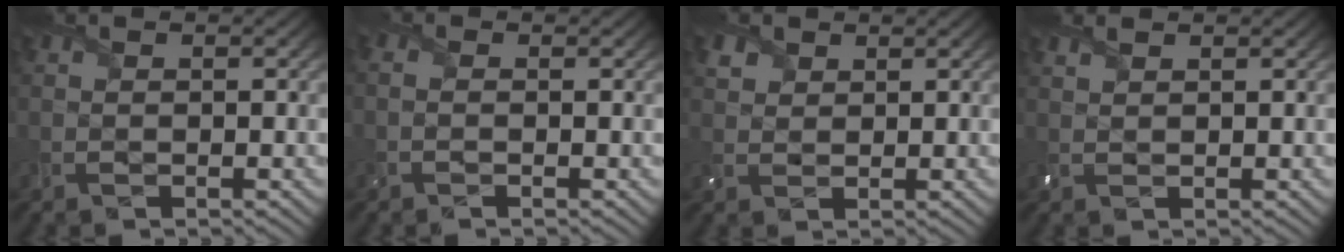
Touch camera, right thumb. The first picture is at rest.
{"total": 0.8, "force": [-0.3, 0.4, 0.6], "torque": [-0.016, -0.001, -0.008]}
{"total": 2.1, "force": [1.4, 1.4, 0.5], "torque": [-0.019, 0.002, 0.030]}
{"total": 1.5, "force": [1.3, 0.4, 0.6], "torque": [-0.024, 0.005, 0.031]}